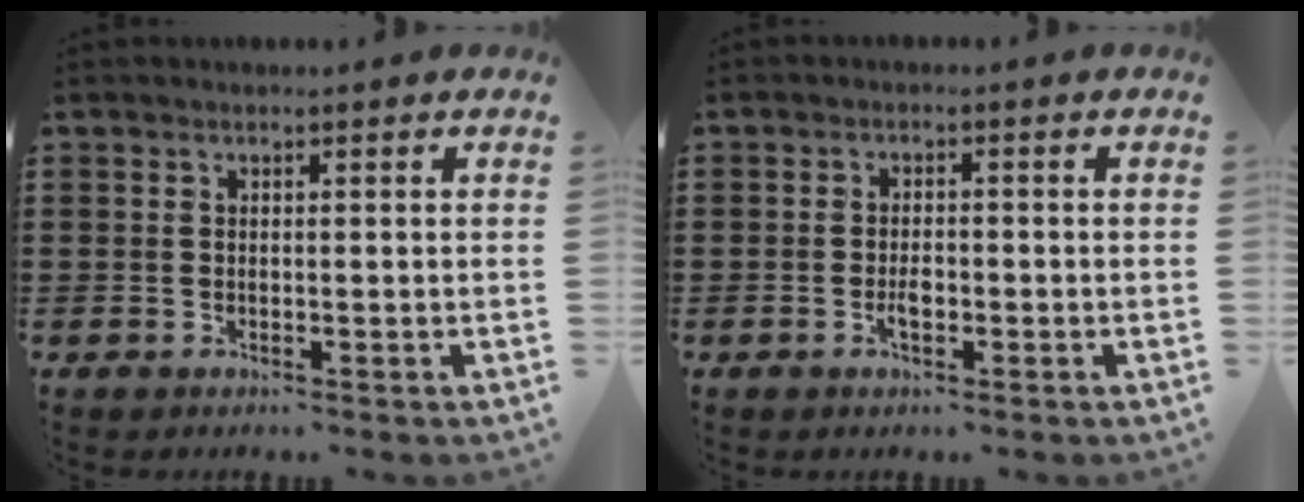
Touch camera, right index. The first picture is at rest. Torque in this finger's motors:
{"motor_torque": [2.14, 0.00, 0.06, 0.03]}